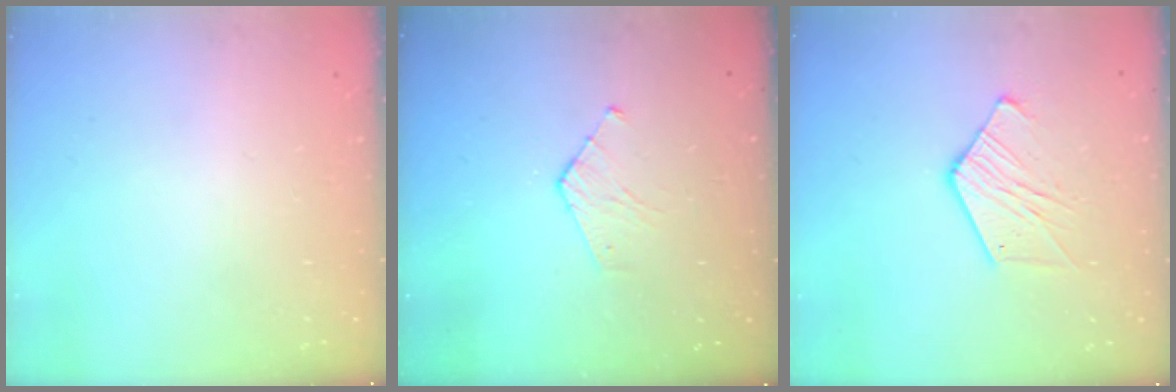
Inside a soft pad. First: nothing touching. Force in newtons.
{"total": 2.8, "press": 2.8, "slide": 0.3}
{"total": 9.8, "press": 9.7, "slide": 0.8}